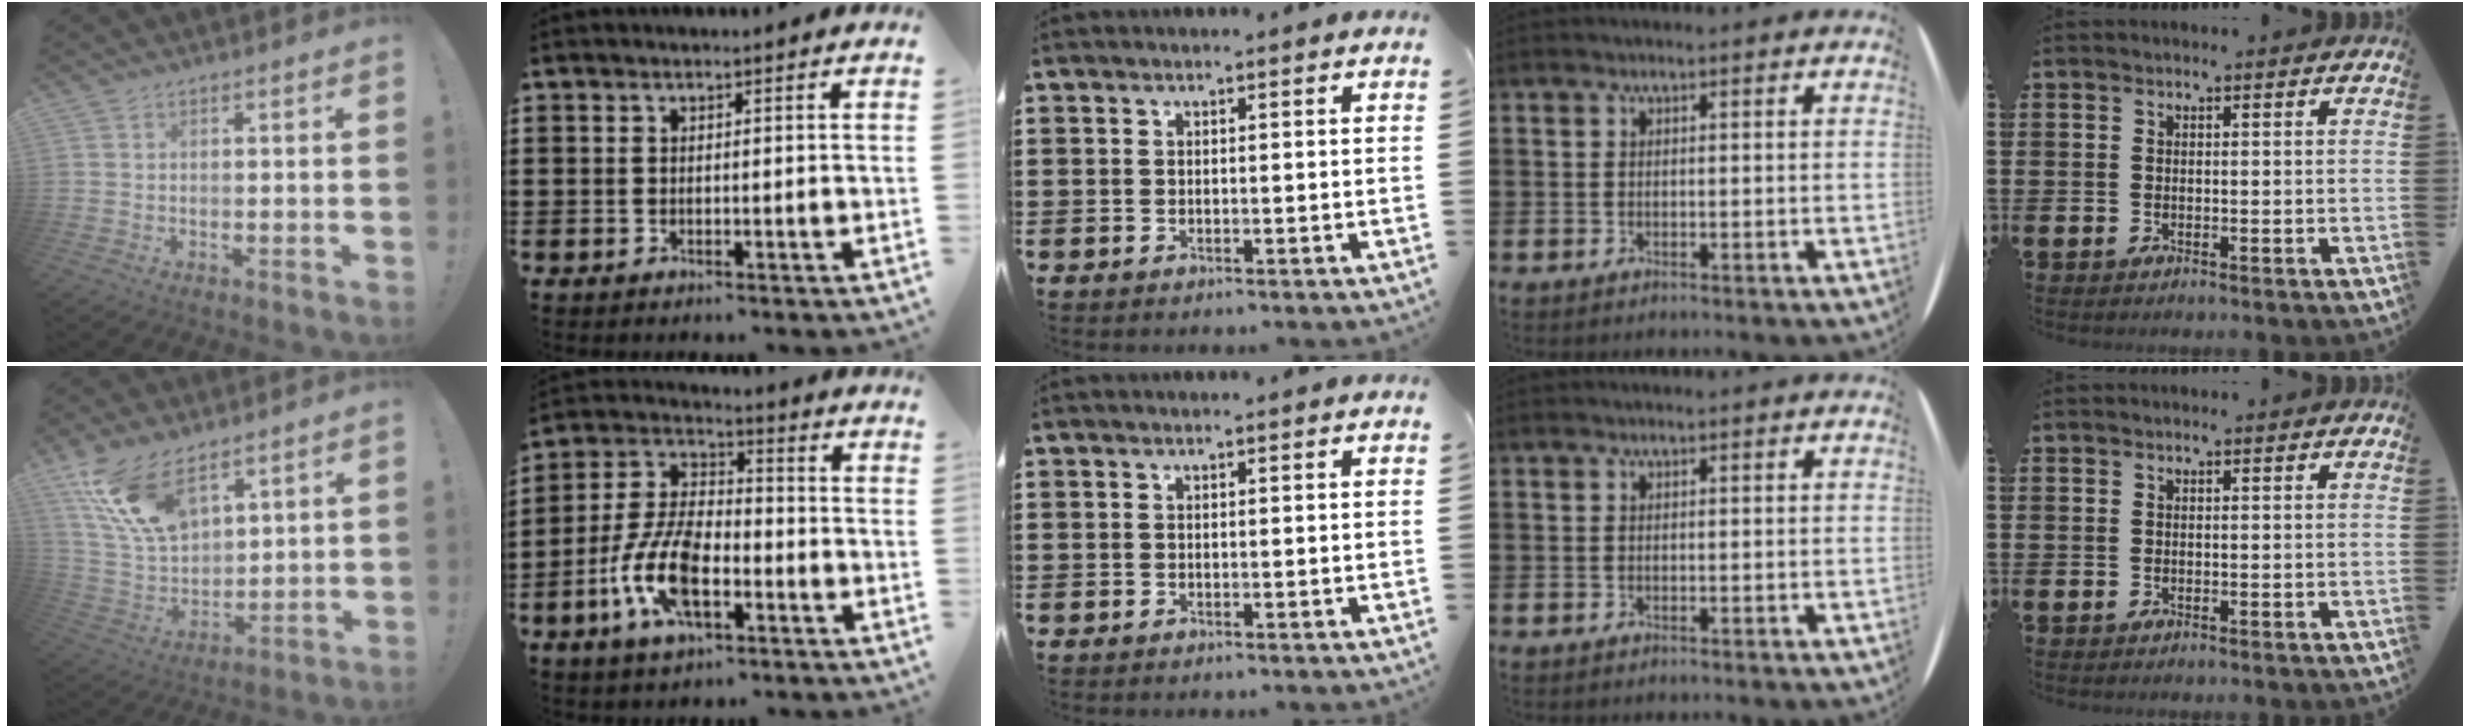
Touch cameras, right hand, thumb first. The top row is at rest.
{"thumb": {"total": 16.4, "force": [10.4, 8.0, 9.7], "torque": [-0.218, -0.055, 0.200]}, "index": {"total": 10.8, "force": [-4.1, 5.2, 8.5], "torque": [-0.210, -0.004, -0.083]}}